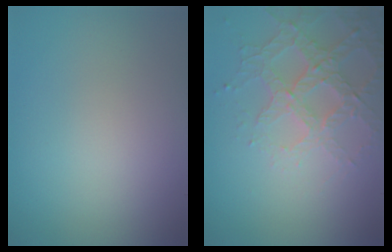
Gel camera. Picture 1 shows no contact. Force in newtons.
{"total": 4.1, "press": 3.2, "slide": 2.5}